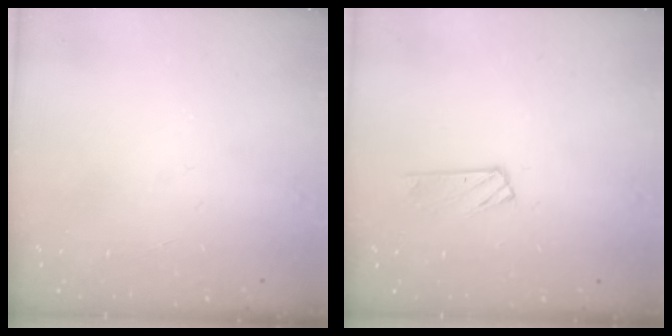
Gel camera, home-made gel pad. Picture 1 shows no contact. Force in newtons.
{"total": 2.9, "press": 2.9, "slide": 0.3}